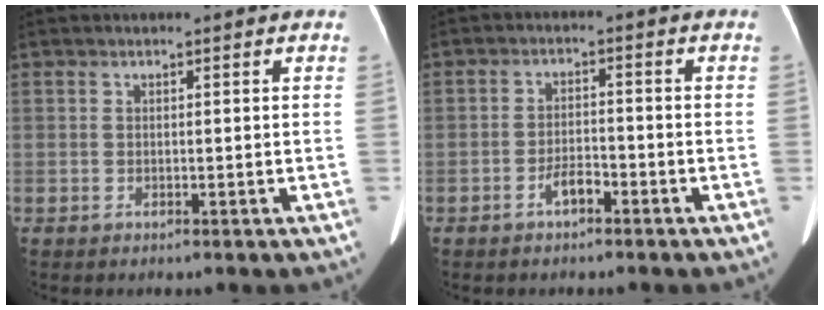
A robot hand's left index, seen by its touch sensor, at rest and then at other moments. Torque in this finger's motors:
{"motor_torque": [0.09, 0.01, 0.03, 0.00]}